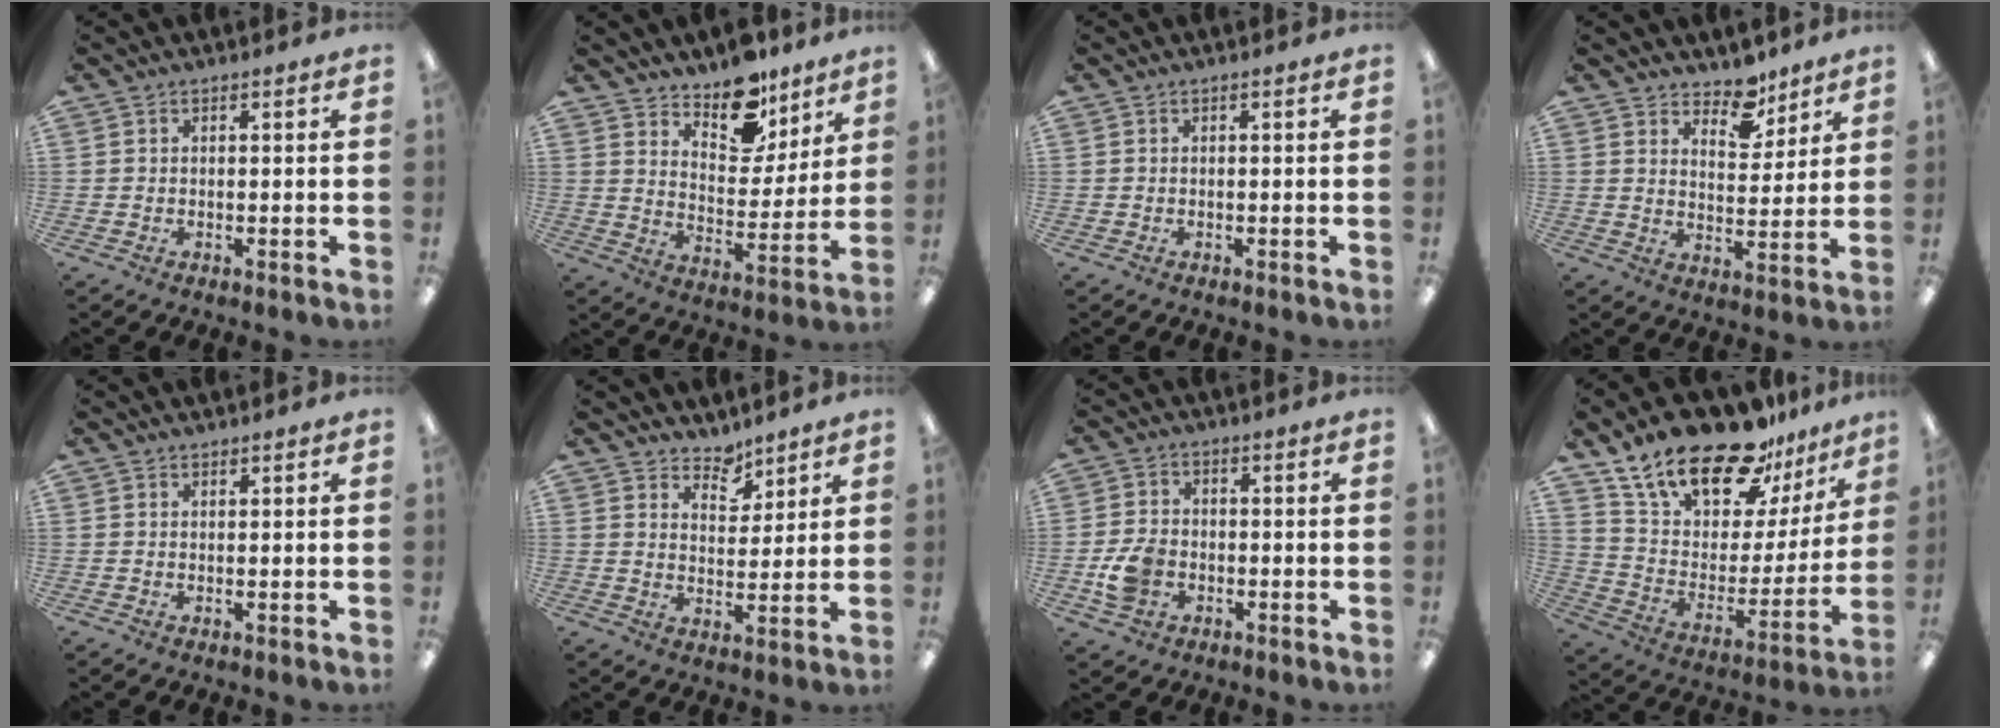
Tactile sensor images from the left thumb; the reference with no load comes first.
{"total": 12.7, "force": [10.3, 6.2, 4.1], "torque": [-0.050, -0.080, 0.190]}
{"total": 0.0}
{"total": 8.3, "force": [6.8, 4.0, 2.7], "torque": [-0.018, -0.047, 0.117]}
{"total": 0.8, "force": [0.7, 0.2, 0.1], "torque": [-0.002, 0.000, 0.014]}
{"total": 5.7, "force": [5.0, 2.6, 0.6], "torque": [0.001, -0.037, 0.088]}
{"total": 7.1, "force": [-1.9, 5.5, 4.2], "torque": [-0.080, 0.009, -0.034]}
{"total": 23.2, "force": [18.3, 9.5, 10.6], "torque": [-0.187, -0.122, 0.324]}